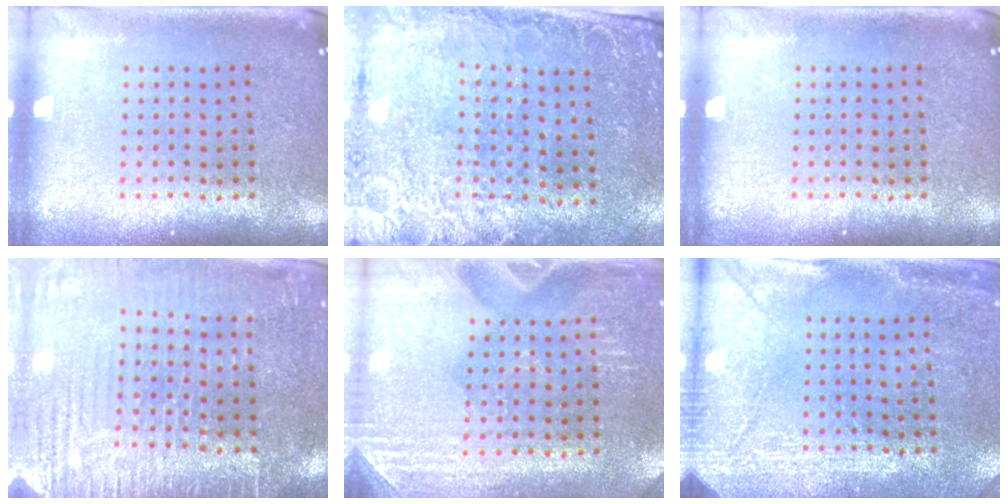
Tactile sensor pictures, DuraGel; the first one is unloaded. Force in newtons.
{"total": 2.6, "press": 2.4, "slide": 1.1}
{"total": 0.0}
{"total": 3.5, "press": 3.3, "slide": 0.9}
{"total": 3.0, "press": 2.8, "slide": 1.0}
{"total": 2.9, "press": 2.6, "slide": 1.3}